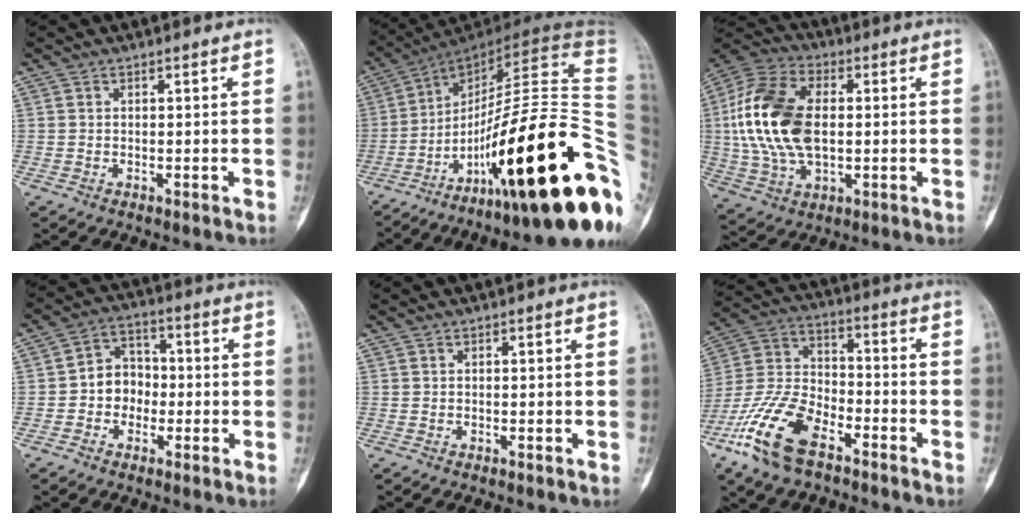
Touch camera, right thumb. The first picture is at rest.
{"total": 34.9, "force": [-12.8, 7.9, 31.5], "torque": [-0.417, 0.064, -0.198]}
{"total": 20.7, "force": [1.2, 12.0, 16.8], "torque": [-0.360, 0.006, 0.023]}
{"total": 7.1, "force": [-1.4, 6.1, 3.5], "torque": [-0.017, 0.029, -0.039]}
{"total": 0.0}
{"total": 16.3, "force": [-9.5, 7.8, 10.8], "torque": [-0.225, 0.043, -0.190]}